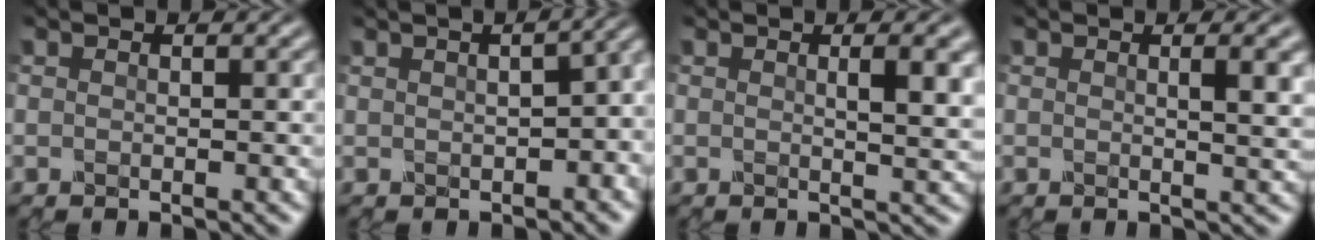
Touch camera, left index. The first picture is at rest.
{"total": 10.7, "force": [1.8, 5.6, 8.9], "torque": [-0.085, 0.032, 0.011]}
{"total": 3.7, "force": [0.9, 1.0, 3.4], "torque": [-0.037, 0.002, 0.012]}
{"total": 3.1, "force": [0.8, 0.9, 2.9], "torque": [-0.027, 0.002, 0.008]}